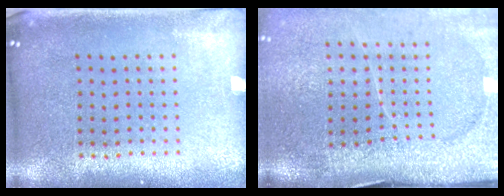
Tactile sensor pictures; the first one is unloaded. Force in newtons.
{"total": 4.4, "press": 3.5, "slide": 2.6}